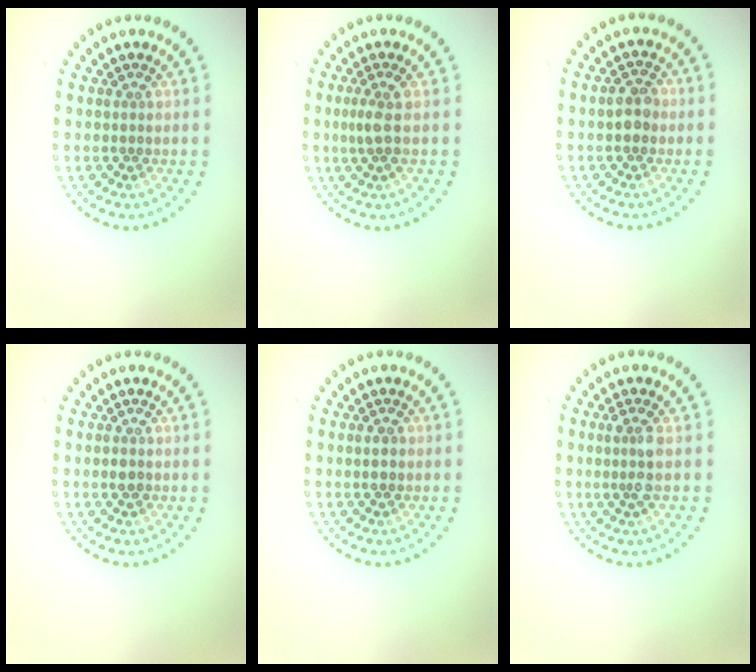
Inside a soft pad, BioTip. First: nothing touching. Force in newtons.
{"total": 1.9, "press": 1.5, "slide": 1.2}
{"total": 1.9, "press": 1.9, "slide": 0.3}
{"total": 1.0, "press": 1.0, "slide": 0.3}
{"total": 1.5, "press": 1.5, "slide": 0.1}
{"total": 1.7, "press": 1.5, "slide": 0.9}